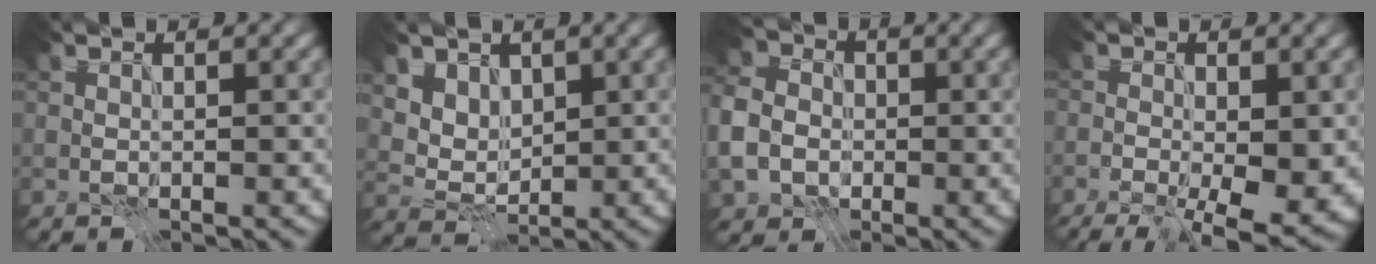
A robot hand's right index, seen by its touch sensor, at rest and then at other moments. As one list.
[{"total": 3.8, "force": [2.3, 2.7, 1.3], "torque": [-0.037, -0.020, 0.061]}, {"total": 6.1, "force": [-0.6, 5.5, 2.8], "torque": [-0.068, 0.007, -0.020]}, {"total": 6.0, "force": [-1.7, 2.2, 5.4], "torque": [-0.080, -0.012, -0.022]}]